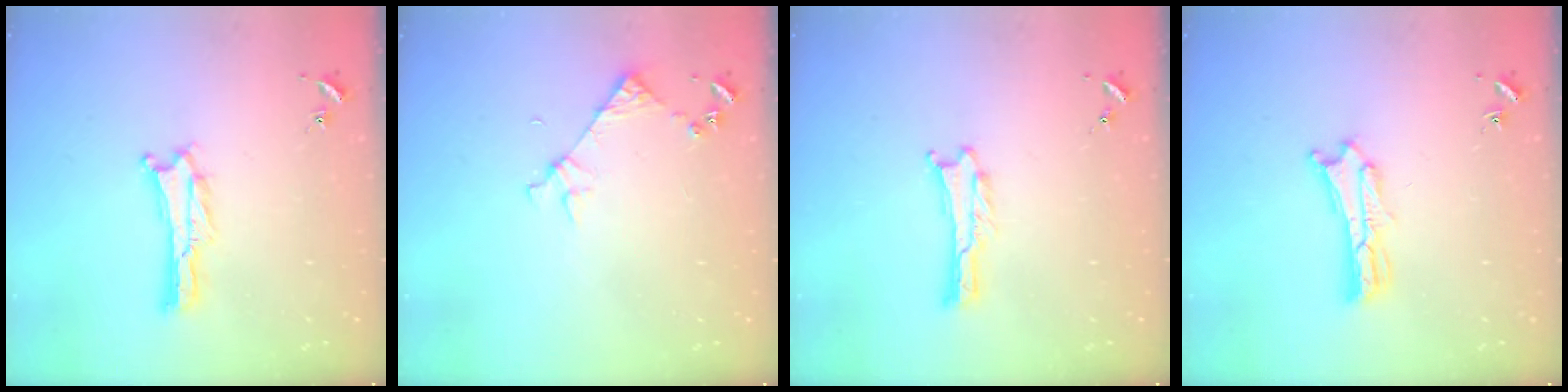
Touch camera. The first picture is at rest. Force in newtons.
{"total": 4.1, "press": 4.1, "slide": 0.4}
{"total": 0.0}
{"total": 2.5, "press": 2.5, "slide": 0.2}